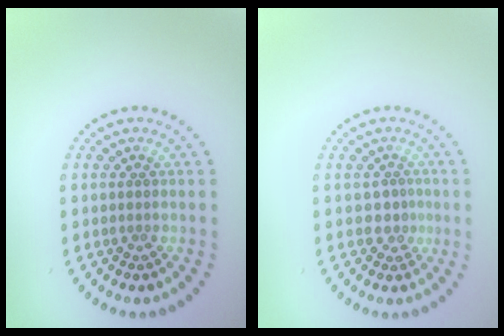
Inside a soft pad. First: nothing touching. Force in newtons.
{"total": 1.7, "press": 1.2, "slide": 1.2}